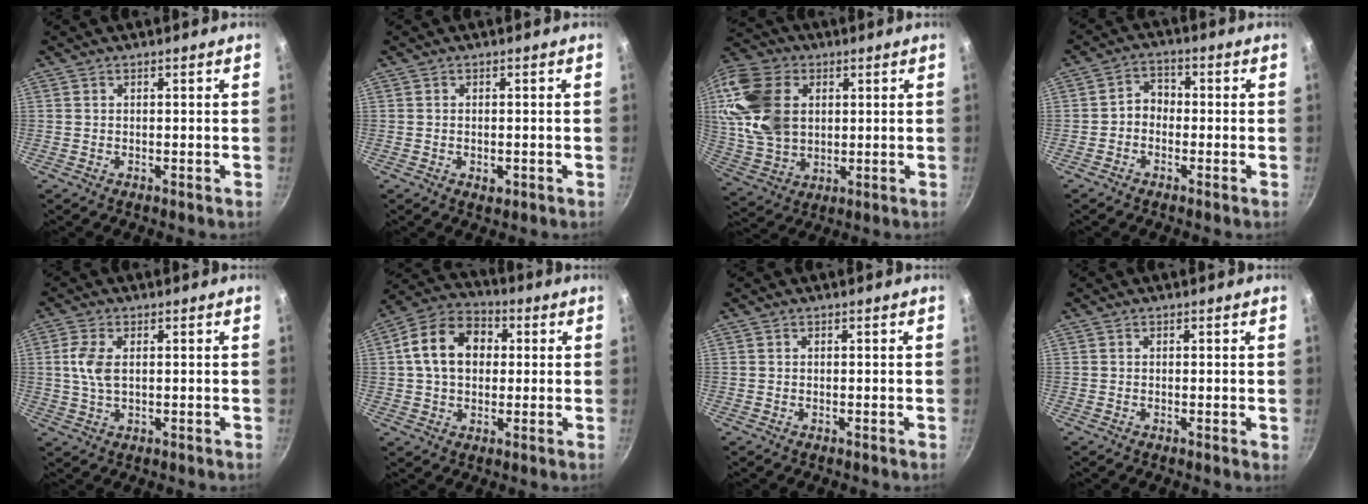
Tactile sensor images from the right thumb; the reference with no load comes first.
{"total": 1.7, "force": [-0.4, 1.1, 1.2], "torque": [-0.018, -0.002, -0.006]}
{"total": 17.5, "force": [3.7, 12.6, 11.6], "torque": [-0.209, -0.004, 0.074]}
{"total": 3.6, "force": [-1.2, 2.9, 1.9], "torque": [-0.013, 0.023, -0.031]}
{"total": 5.4, "force": [0.9, 2.9, 4.4], "torque": [-0.095, 0.003, 0.017]}
{"total": 13.1, "force": [1.9, 9.7, 8.6], "torque": [-0.121, 0.023, 0.017]}
{"total": 0.0}
{"total": 0.5, "force": [0.0, 0.1, 0.5], "torque": [-0.007, -0.001, -0.002]}